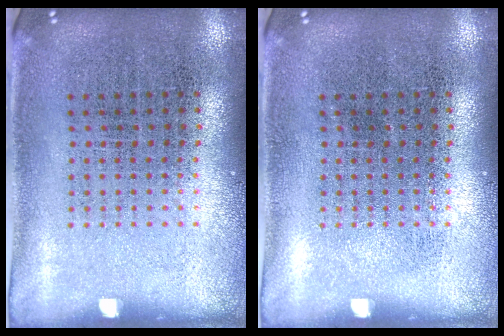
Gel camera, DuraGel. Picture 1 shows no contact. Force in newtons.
{"total": 0.0}